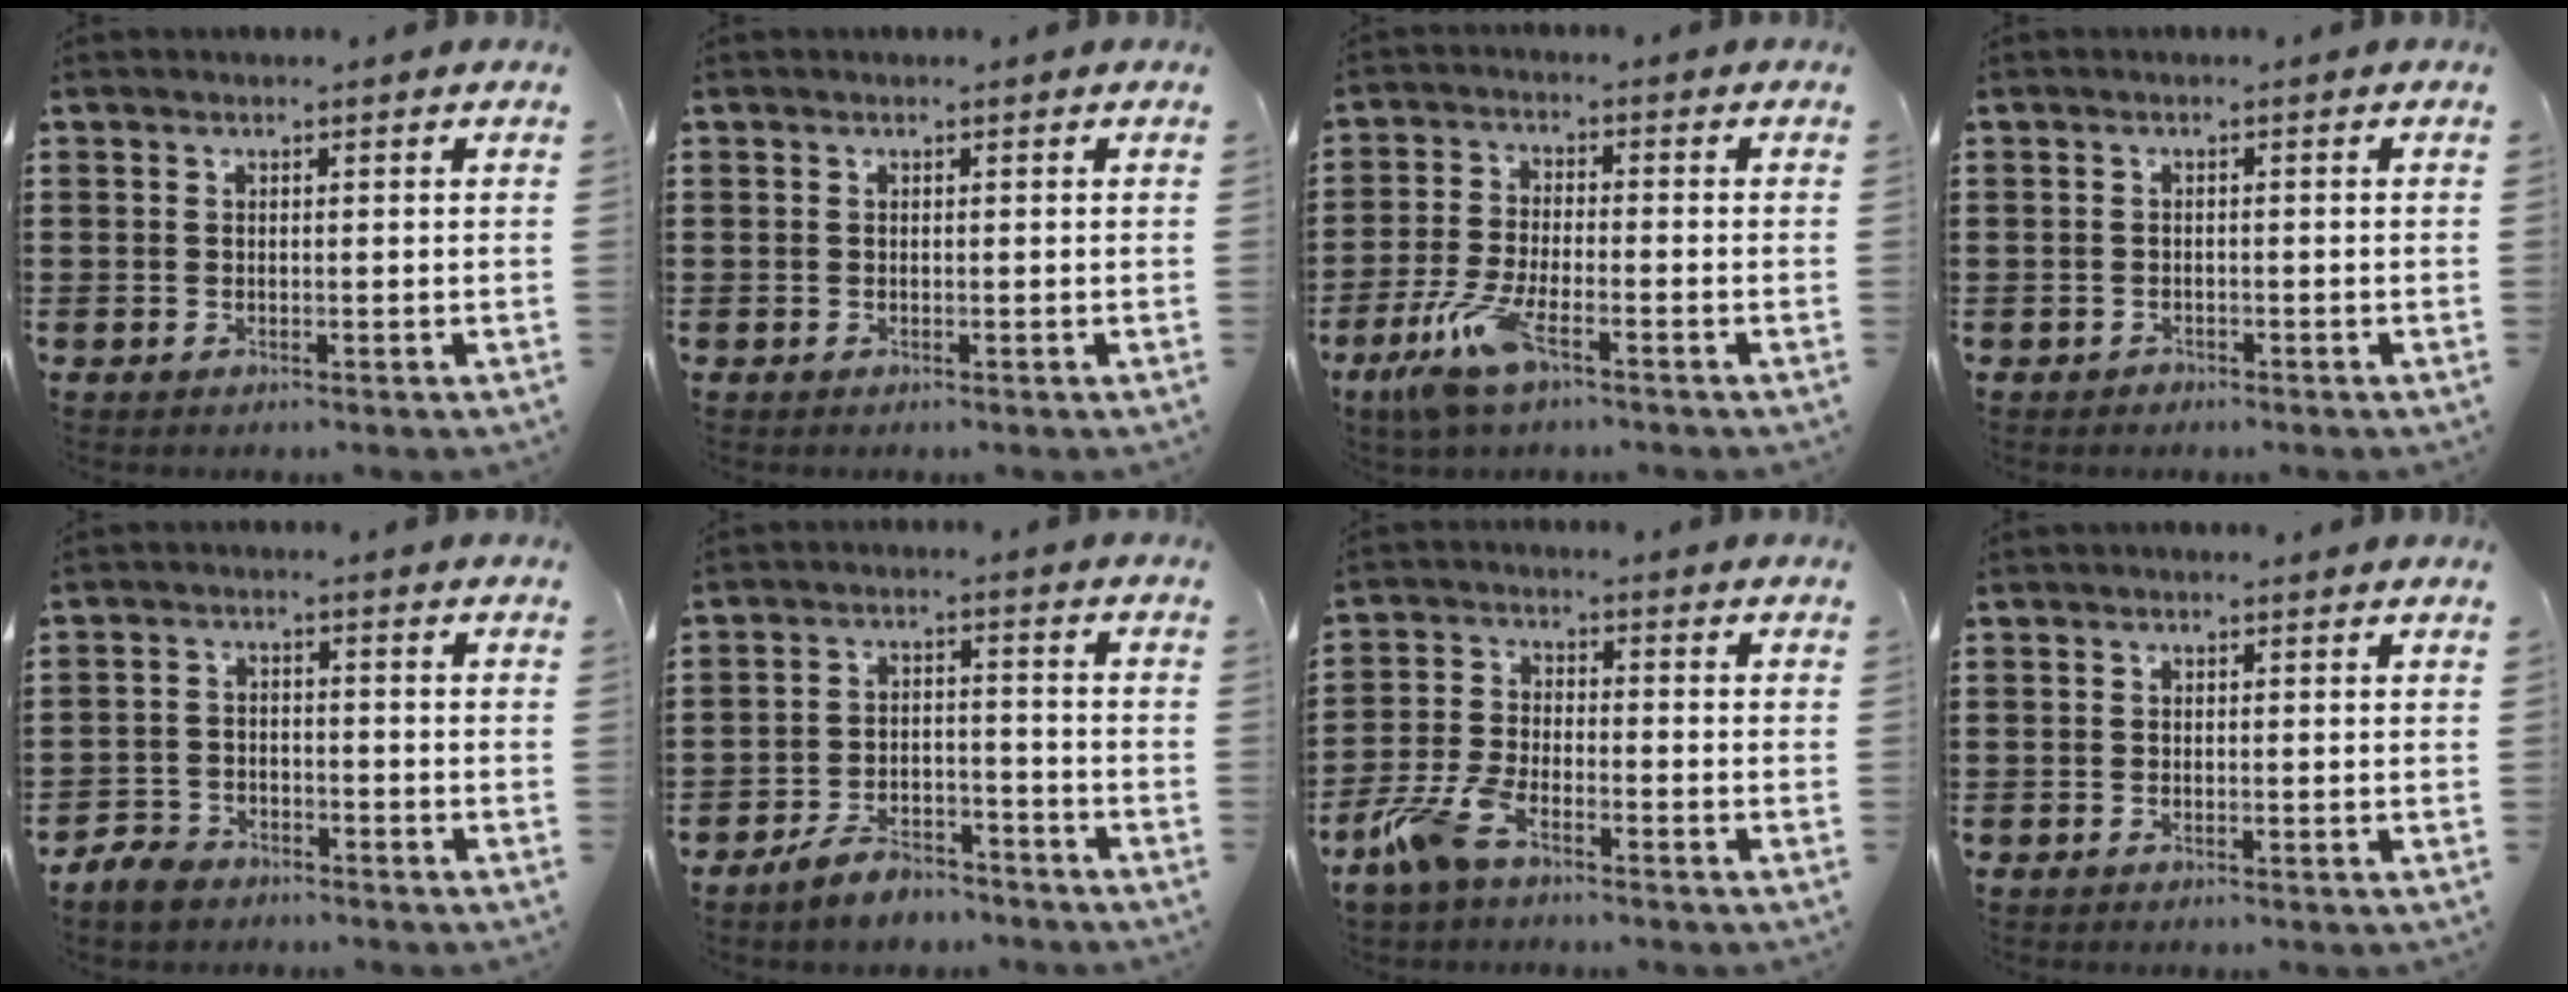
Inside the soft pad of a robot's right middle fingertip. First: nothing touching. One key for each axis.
{"total": 0.0}
{"total": 7.5, "fx": -4.6, "fy": 1.8, "fz": 5.6, "tx": -0.134, "ty": -0.014, "tz": -0.088}
{"total": 1.0, "fx": -1.0, "fy": 0.3, "fz": 0.0, "tx": -0.003, "ty": 0.000, "tz": -0.021}
{"total": 3.8, "fx": -3.6, "fy": 1.3, "fz": 0.5, "tx": -0.027, "ty": 0.000, "tz": -0.076}
{"total": 5.7, "fx": -5.3, "fy": 1.3, "fz": 1.8, "tx": -0.041, "ty": 0.004, "tz": -0.104}
{"total": 6.8, "fx": -4.7, "fy": 2.1, "fz": 4.4, "tx": -0.119, "ty": -0.006, "tz": -0.095}
{"total": 0.0}